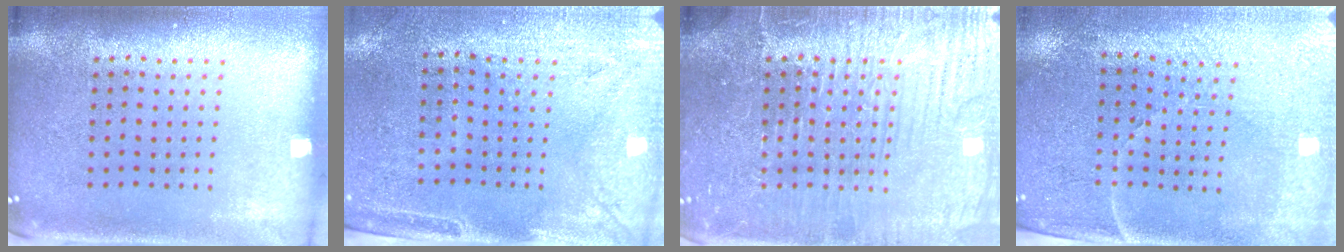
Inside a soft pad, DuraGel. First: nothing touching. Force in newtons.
{"total": 3.0, "press": 2.5, "slide": 1.6}
{"total": 4.5, "press": 4.5, "slide": 0.5}
{"total": 3.5, "press": 3.3, "slide": 1.1}